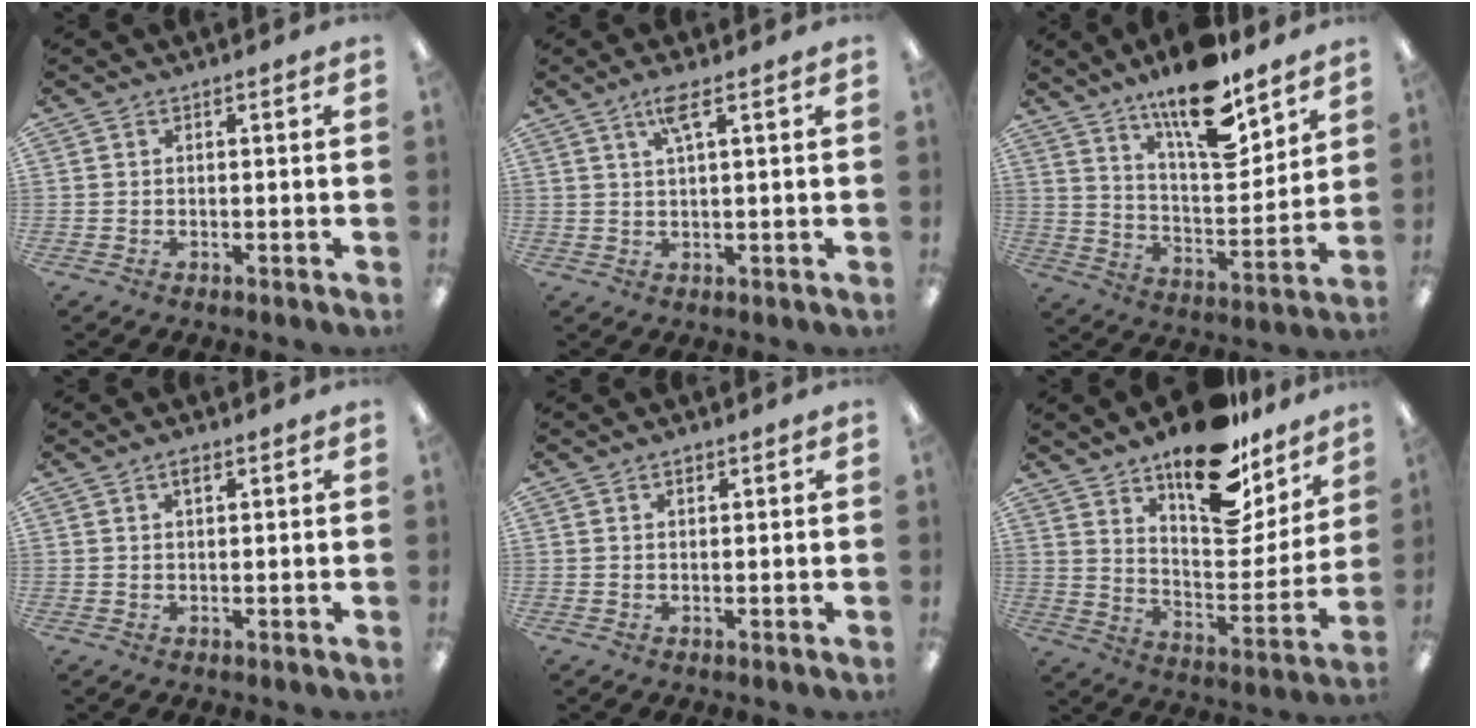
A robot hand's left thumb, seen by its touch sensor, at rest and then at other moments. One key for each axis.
{"total": 3.2, "fx": 1.8, "fy": 0.6, "fz": 2.6, "tx": -0.057, "ty": 0.006, "tz": 0.029}
{"total": 17.2, "fx": 12.5, "fy": 5.4, "fz": 10.4, "tx": -0.170, "ty": -0.083, "tz": 0.209}
{"total": 1.8, "fx": 1.1, "fy": 0.7, "fz": 1.3, "tx": -0.020, "ty": 0.000, "tz": 0.018}
{"total": 1.0, "fx": 0.8, "fy": 0.5, "fz": 0.5, "tx": -0.002, "ty": -0.002, "tz": 0.012}
{"total": 21.1, "fx": 15.6, "fy": 9.0, "fz": 11.1, "tx": -0.150, "ty": -0.110, "tz": 0.266}